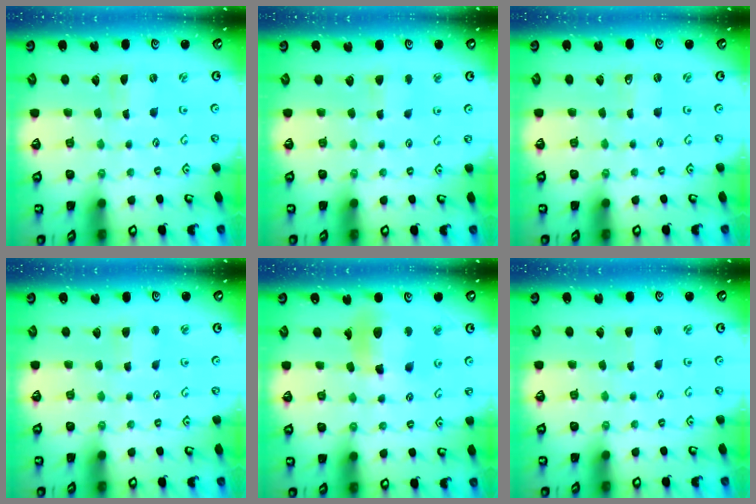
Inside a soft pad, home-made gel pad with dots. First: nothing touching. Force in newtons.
{"total": 2.8, "press": 2.8, "slide": 0.5}
{"total": 0.0}
{"total": 4.0, "press": 4.0, "slide": 0.4}
{"total": 12.5, "press": 12.5, "slide": 1.3}
{"total": 1.6, "press": 1.6, "slide": 0.4}